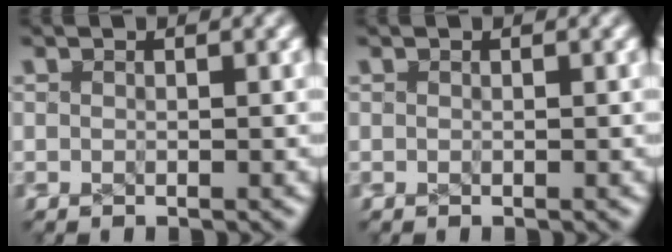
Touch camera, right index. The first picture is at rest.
{"total": 0.0}